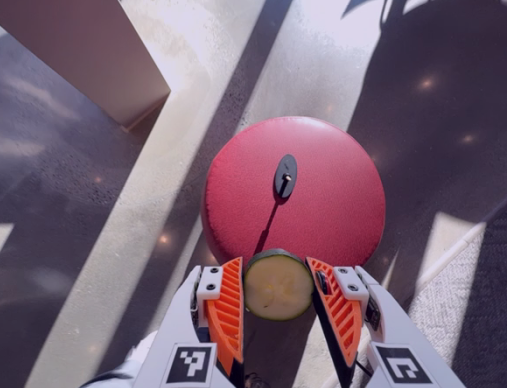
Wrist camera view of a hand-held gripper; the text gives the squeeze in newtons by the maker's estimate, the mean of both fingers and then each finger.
{"total": 9.5, "left": 9.6, "right": 9.3}